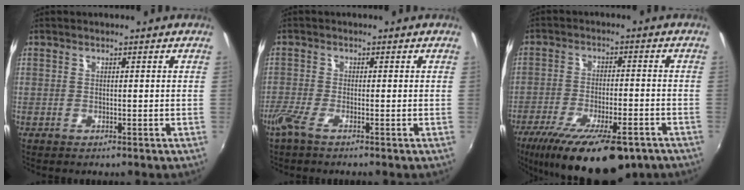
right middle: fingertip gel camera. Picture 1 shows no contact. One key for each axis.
{"total": 2.9, "fx": -2.2, "fy": 0.0, "fz": 2.0, "tx": -0.052, "ty": -0.010, "tz": -0.049}
{"total": 19.4, "fx": -13.2, "fy": 6.3, "fz": 12.8, "tx": -0.239, "ty": -0.053, "tz": -0.200}